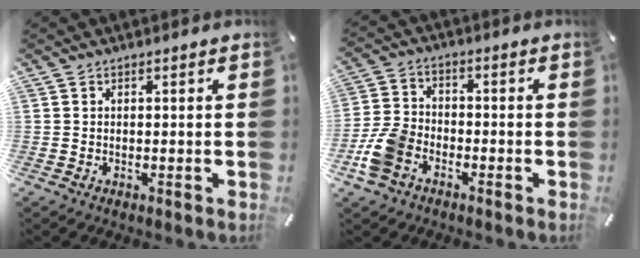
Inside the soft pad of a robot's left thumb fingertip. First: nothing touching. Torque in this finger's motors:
{"motor_torque": [-0.28, 0.60, 0.81, 0.73, 0.25]}